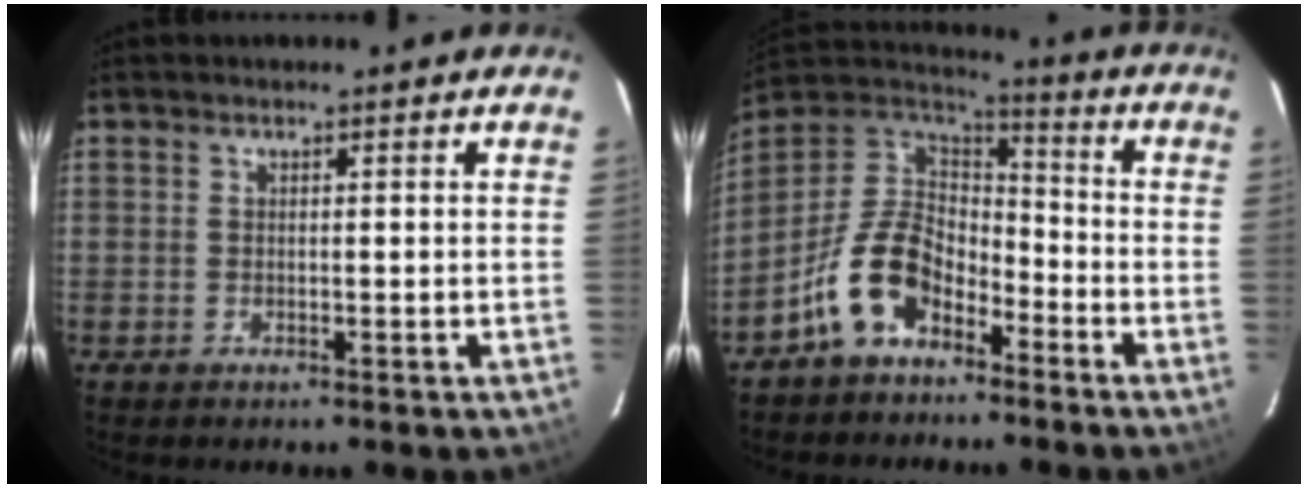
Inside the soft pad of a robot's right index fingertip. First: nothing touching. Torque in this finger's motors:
{"motor_torque": [0.42, -0.18, 0.18, -0.03]}